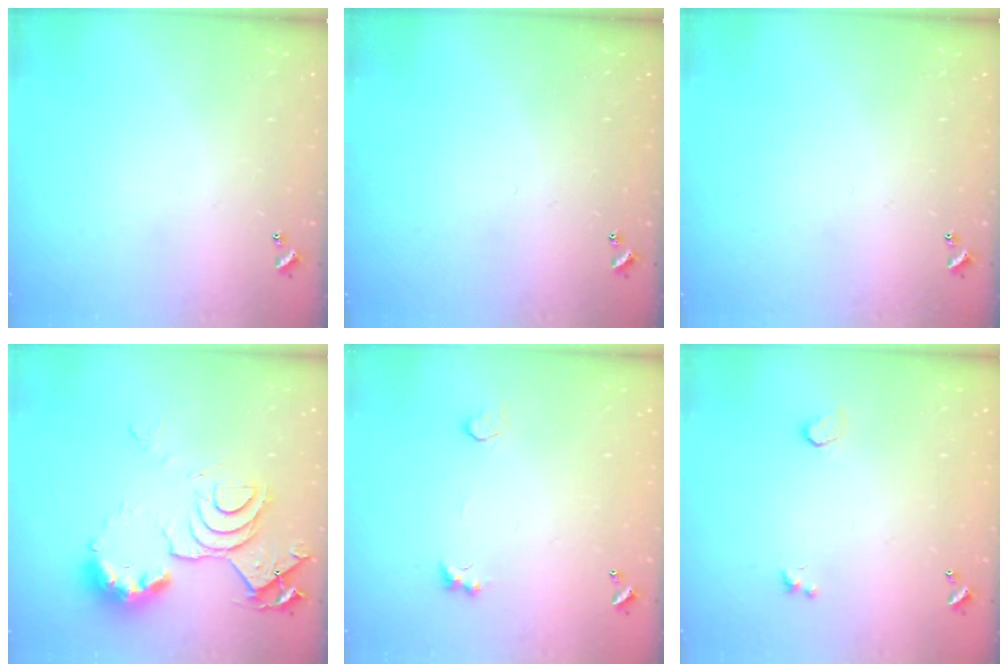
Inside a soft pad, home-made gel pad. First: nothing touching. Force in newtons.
{"total": 0.0}
{"total": 0.0}
{"total": 12.1, "press": 12.0, "slide": 1.6}
{"total": 1.4, "press": 1.1, "slide": 0.9}
{"total": 1.0, "press": 0.7, "slide": 0.7}